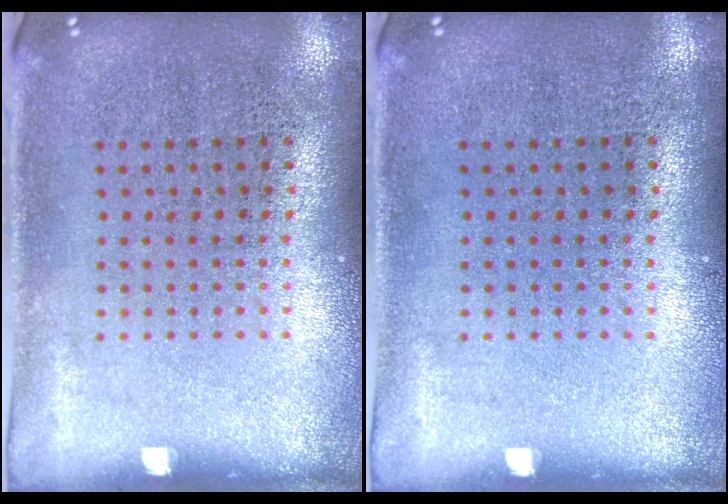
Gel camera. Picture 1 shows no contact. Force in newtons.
{"total": 0.0}